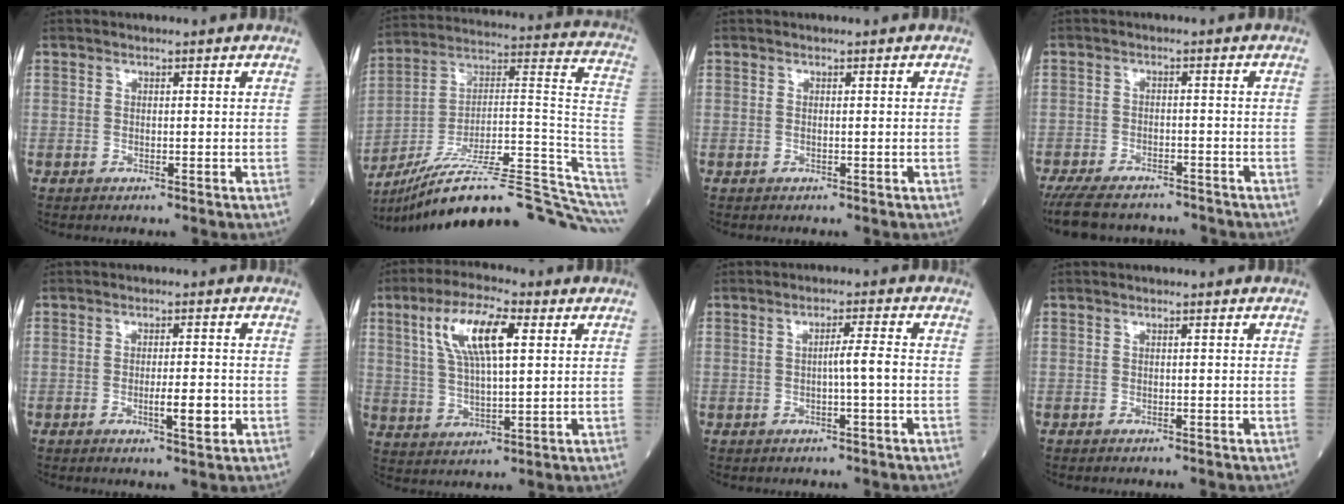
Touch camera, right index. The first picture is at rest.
{"total": 27.5, "force": [-21.7, 1.8, 16.8], "torque": [-0.161, 0.039, -0.329]}
{"total": 0.0}
{"total": 13.1, "force": [-11.4, 4.0, 5.1], "torque": [-0.115, -0.009, -0.163]}
{"total": 4.2, "force": [-1.2, 0.6, 4.0], "torque": [-0.062, -0.002, -0.014]}
{"total": 11.0, "force": [4.0, 2.8, 9.9], "torque": [-0.196, 0.016, 0.076]}
{"total": 3.1, "force": [-0.5, -0.4, 3.0], "torque": [-0.047, 0.002, -0.009]}
{"total": 0.0}